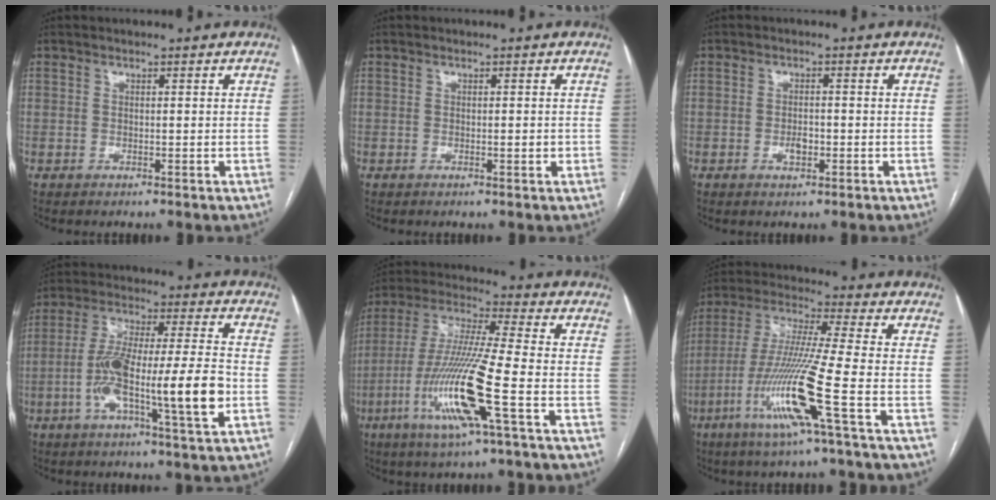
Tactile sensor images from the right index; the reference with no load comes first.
{"total": 0.9, "force": [-0.1, 0.3, 0.8], "torque": [-0.011, 0.000, -0.001]}
{"total": 2.2, "force": [-0.8, 1.1, 1.8], "torque": [-0.031, 0.003, -0.010]}
{"total": 16.2, "force": [-3.9, 1.3, 15.7], "torque": [-0.285, 0.005, -0.070]}
{"total": 16.2, "force": [-5.7, -0.1, 15.1], "torque": [-0.315, -0.018, -0.112]}
{"total": 14.9, "force": [-5.9, -1.5, 13.6], "torque": [-0.281, -0.023, -0.117]}